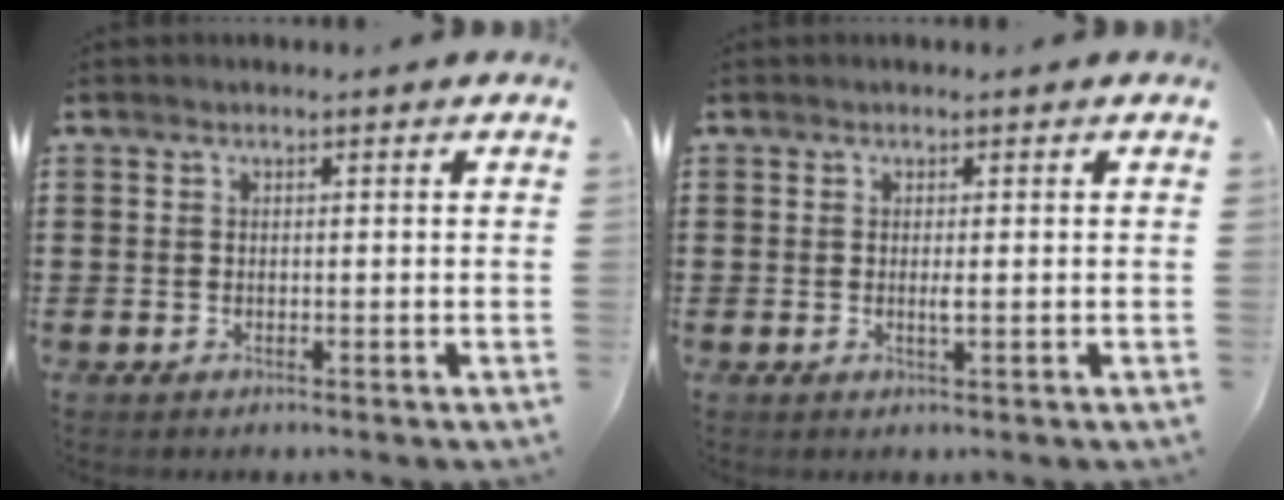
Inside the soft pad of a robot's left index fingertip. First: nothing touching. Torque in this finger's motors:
{"motor_torque": [0.28, -0.03, 0.01, 0.02]}